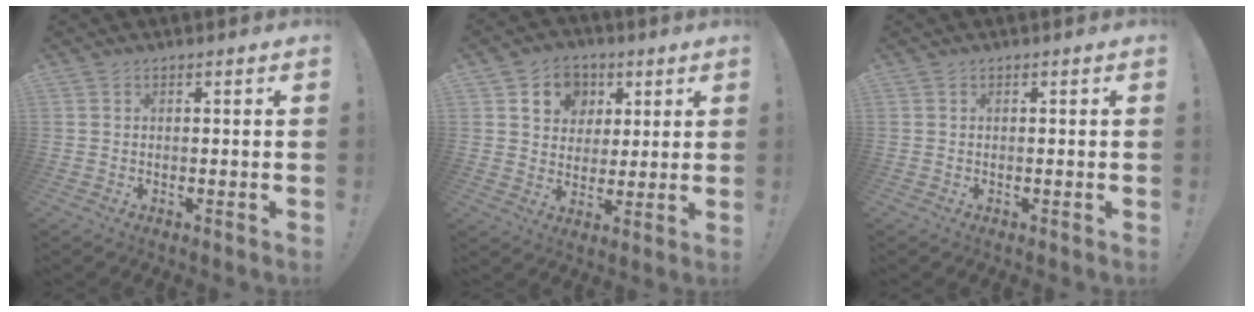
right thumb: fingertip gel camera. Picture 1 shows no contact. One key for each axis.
{"total": 9.6, "fx": 3.6, "fy": 8.4, "fz": 2.6, "tx": -0.038, "ty": -0.017, "tz": 0.073}
{"total": 0.0}